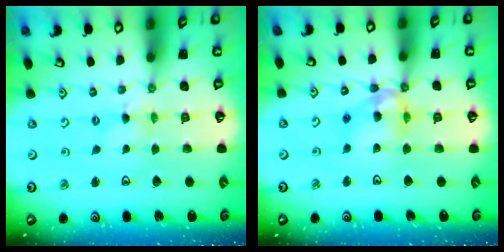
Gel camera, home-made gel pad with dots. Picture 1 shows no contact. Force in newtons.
{"total": 11.7, "press": 11.7, "slide": 0.9}